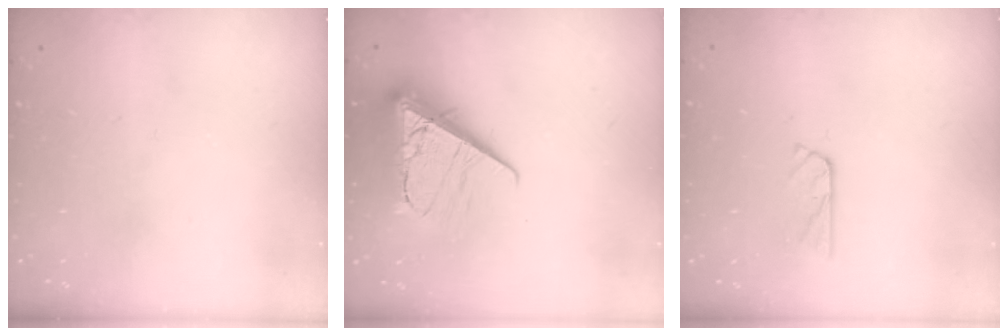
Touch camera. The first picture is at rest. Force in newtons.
{"total": 13.6, "press": 13.5, "slide": 1.6}
{"total": 4.3, "press": 4.3, "slide": 0.4}